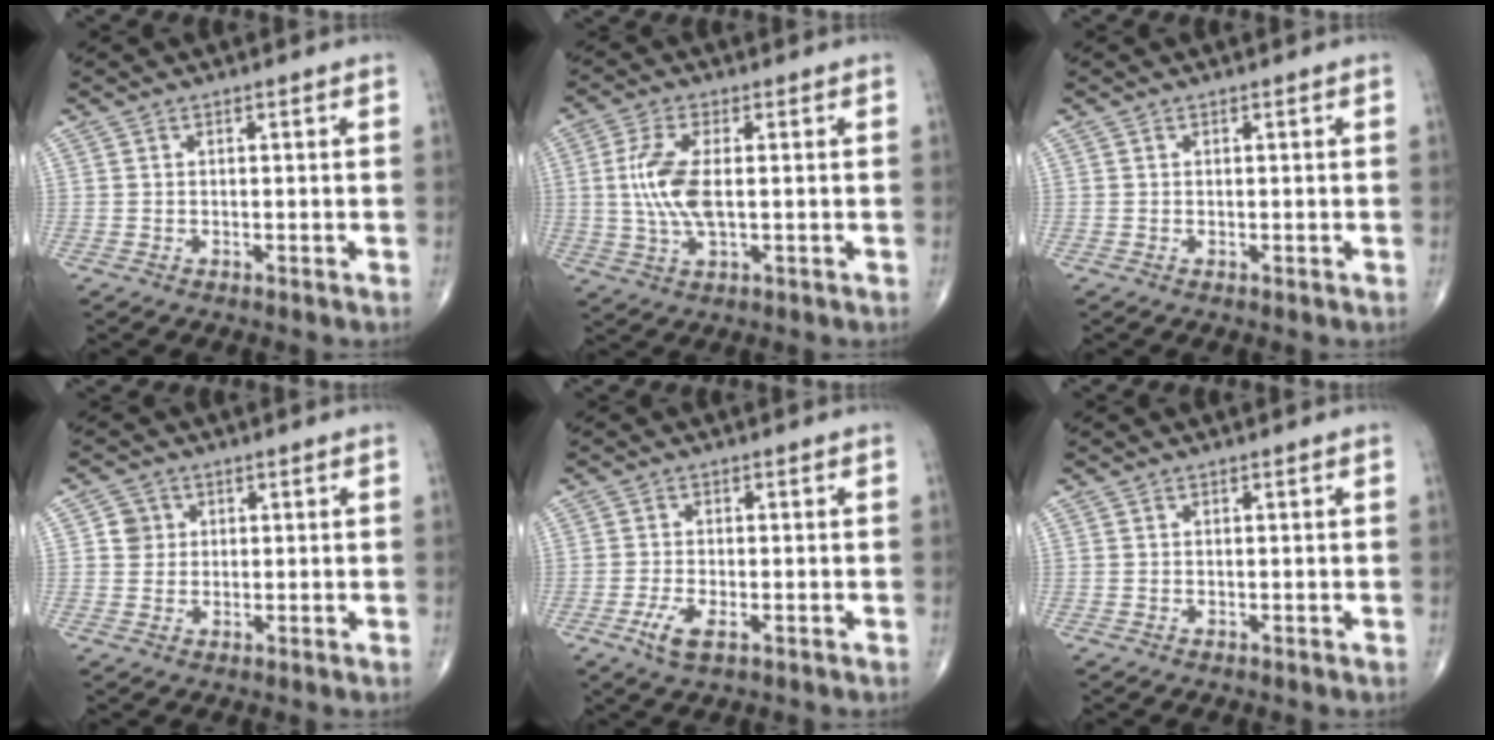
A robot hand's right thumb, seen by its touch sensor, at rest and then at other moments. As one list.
[{"total": 8.6, "force": [0.4, 3.4, 7.9], "torque": [-0.182, -0.003, 0.009]}, {"total": 0.0}, {"total": 3.2, "force": [0.7, 3.1, 0.5], "torque": [0.011, 0.001, 0.007]}, {"total": 4.2, "force": [-1.8, 1.6, 3.4], "torque": [-0.071, -0.004, -0.033]}, {"total": 0.0}]